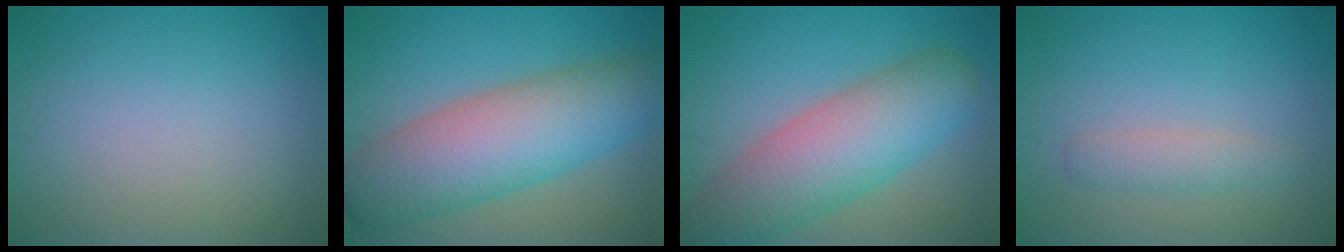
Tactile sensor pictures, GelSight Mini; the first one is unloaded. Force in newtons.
{"total": 10.1, "press": 10.1, "slide": 0.4}
{"total": 8.9, "press": 8.9, "slide": 0.6}
{"total": 1.9, "press": 1.9, "slide": 0.1}